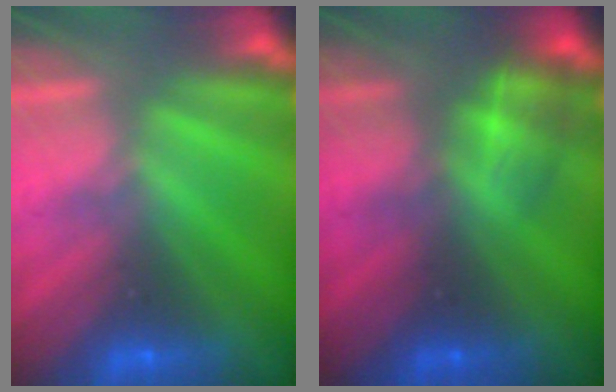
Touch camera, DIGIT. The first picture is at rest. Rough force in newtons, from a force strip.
{"total": 2.3}